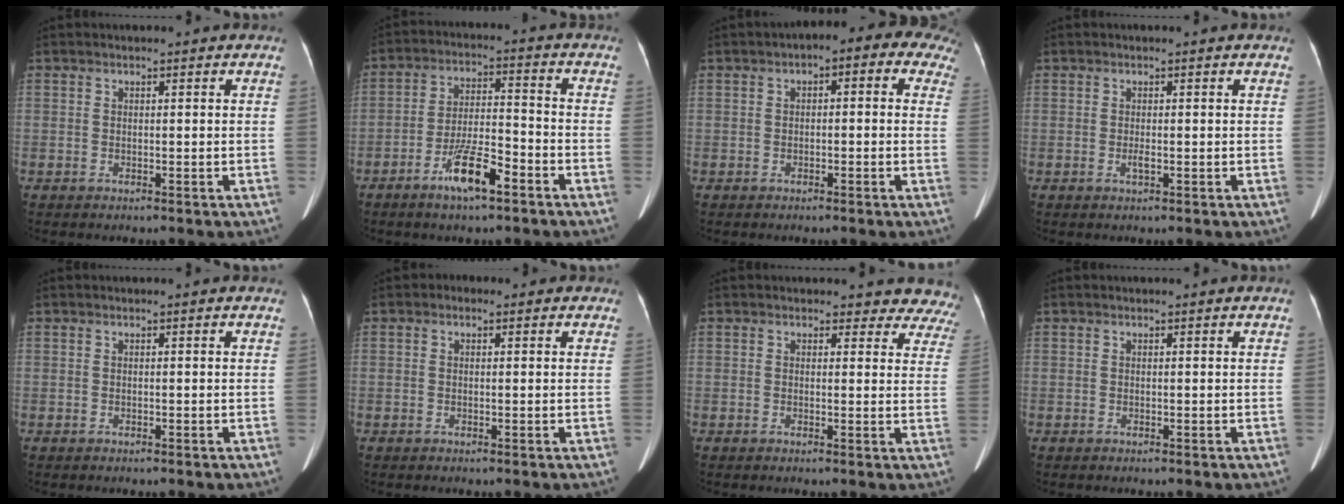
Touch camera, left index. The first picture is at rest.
{"total": 8.2, "force": [-5.0, 1.5, 6.3], "torque": [-0.124, -0.001, -0.089]}
{"total": 9.1, "force": [4.5, 4.0, 6.8], "torque": [-0.066, 0.038, 0.037]}
{"total": 0.8, "force": [-0.1, 0.1, 0.8], "torque": [-0.016, 0.000, -0.001]}
{"total": 0.0}
{"total": 1.2, "force": [0.3, 1.0, 0.5], "torque": [-0.009, 0.011, -0.001]}
{"total": 8.6, "force": [8.0, 3.3, -0.3], "torque": [0.063, -0.019, 0.041]}
{"total": 0.0}